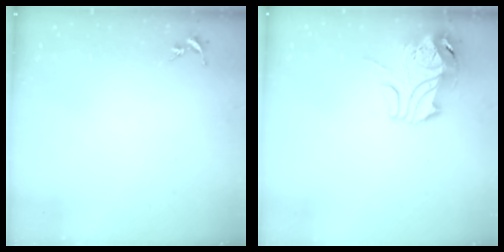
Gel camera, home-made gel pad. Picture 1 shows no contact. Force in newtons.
{"total": 11.3, "press": 11.2, "slide": 1.7}